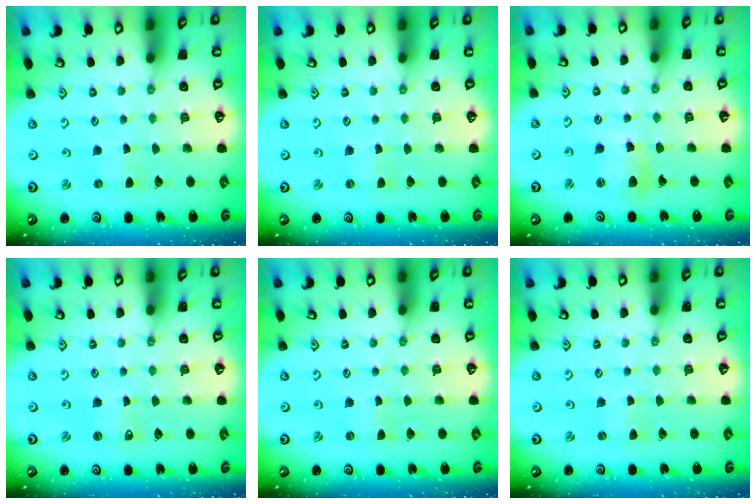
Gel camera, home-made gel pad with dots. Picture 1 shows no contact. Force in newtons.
{"total": 0.0}
{"total": 8.8, "press": 8.8, "slide": 1.0}
{"total": 1.5, "press": 1.5, "slide": 0.1}
{"total": 0.0}
{"total": 0.9, "press": 0.9, "slide": 0.1}